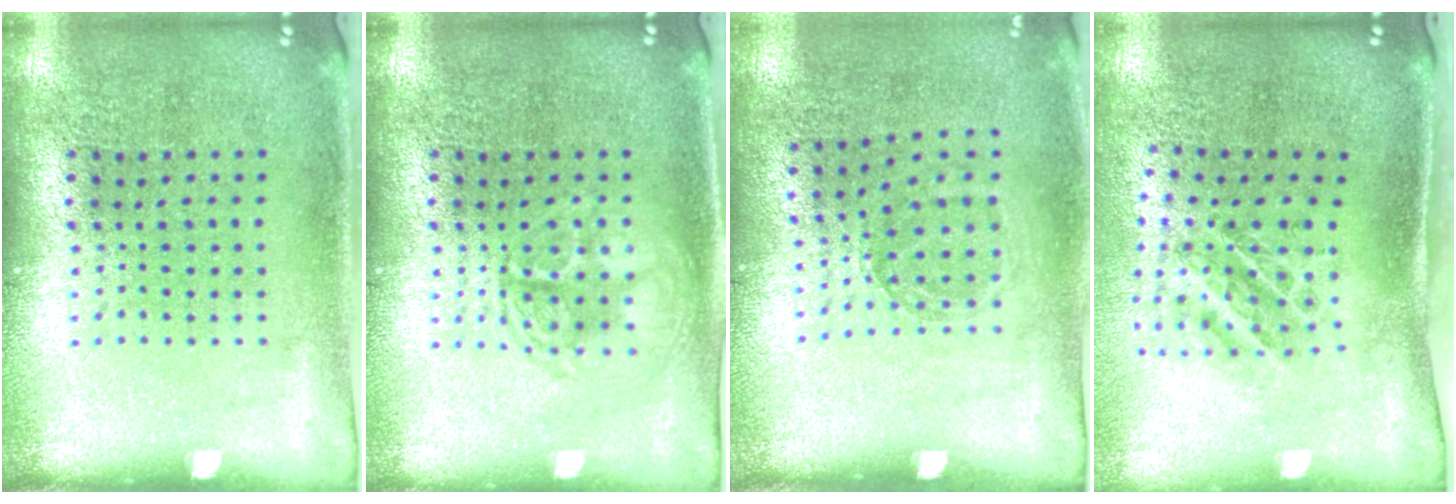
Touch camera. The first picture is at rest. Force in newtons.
{"total": 2.5, "press": 2.4, "slide": 0.3}
{"total": 1.1, "press": 0.9, "slide": 0.6}
{"total": 1.3, "press": 1.1, "slide": 0.6}